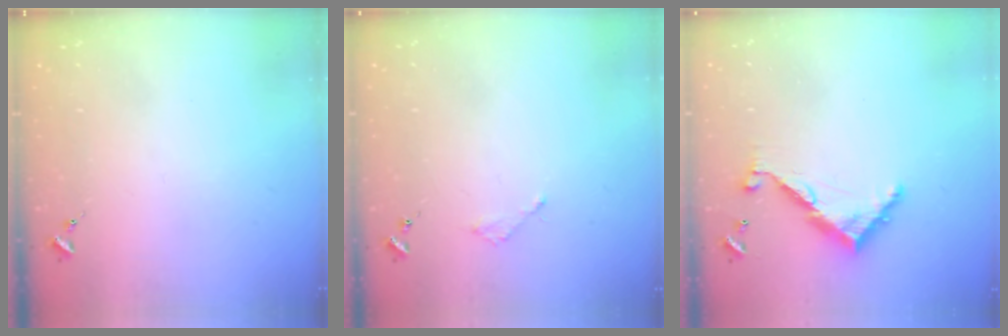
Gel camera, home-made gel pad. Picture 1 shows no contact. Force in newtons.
{"total": 2.0, "press": 2.0, "slide": 0.3}
{"total": 9.0, "press": 9.0, "slide": 0.7}